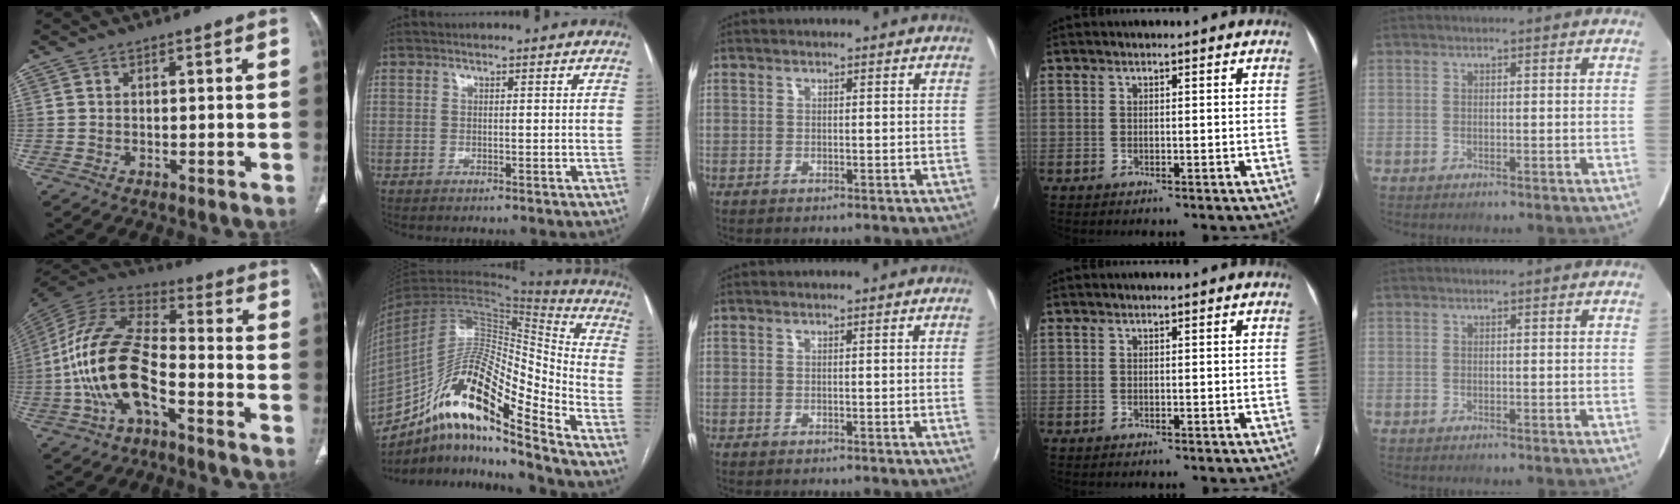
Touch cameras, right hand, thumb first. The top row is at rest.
{"thumb": {"total": 17.6, "force": [-5.8, 8.3, 14.3], "torque": [-0.285, 0.055, -0.112]}, "index": {"total": 21.8, "force": [-14.2, 3.5, 16.1], "torque": [-0.288, 0.012, -0.250]}, "middle": {"total": 1.3, "force": [-0.3, -0.4, 1.2], "torque": [-0.017, -0.001, -0.002]}}